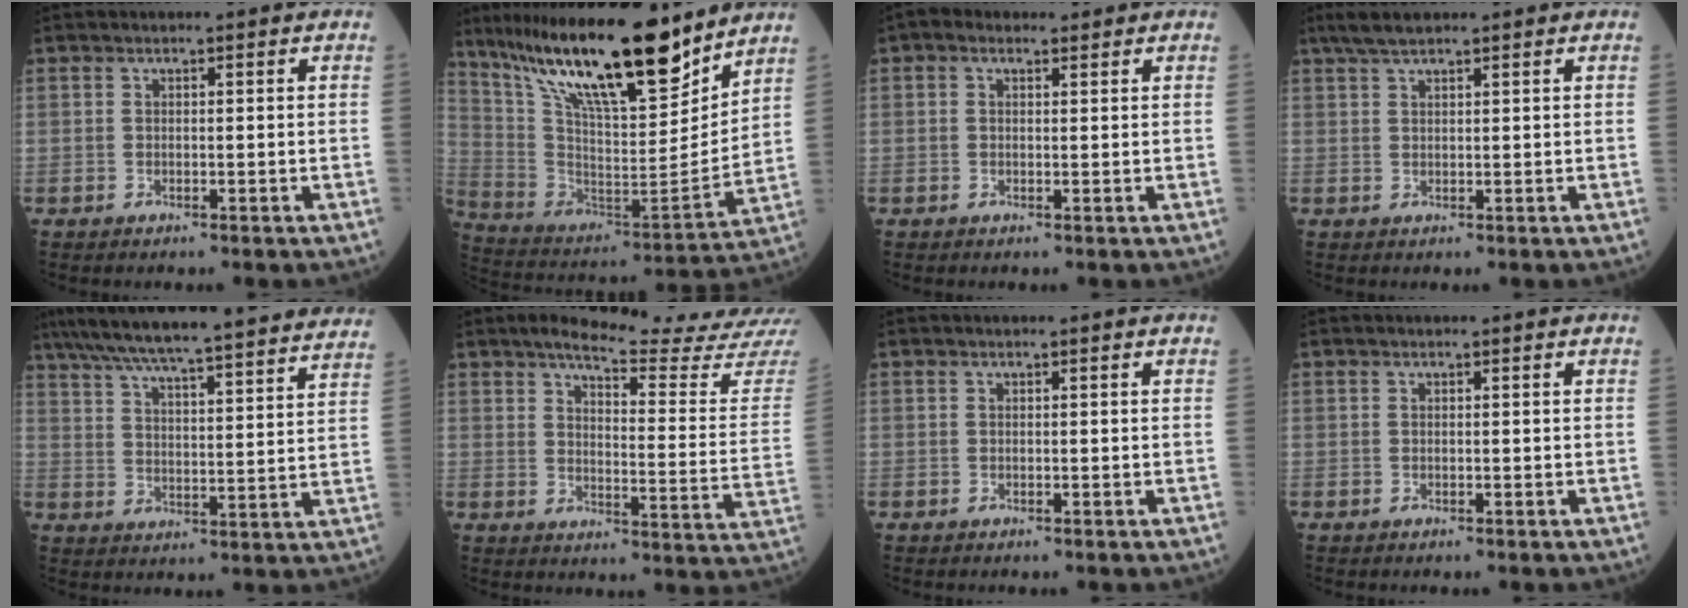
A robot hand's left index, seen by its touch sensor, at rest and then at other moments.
{"total": 23.5, "force": [17.8, 4.4, 14.7], "torque": [-0.264, -0.005, 0.312]}
{"total": 2.1, "force": [1.3, 1.3, 1.1], "torque": [-0.028, 0.020, 0.020]}
{"total": 3.8, "force": [3.0, 0.6, 2.3], "torque": [-0.051, 0.020, 0.060]}
{"total": 33.2, "force": [29.8, 2.6, 14.4], "torque": [-0.242, -0.030, 0.386]}
{"total": 18.6, "force": [17.2, -0.8, 7.0], "torque": [-0.104, -0.103, 0.201]}
{"total": 0.0}
{"total": 0.0}